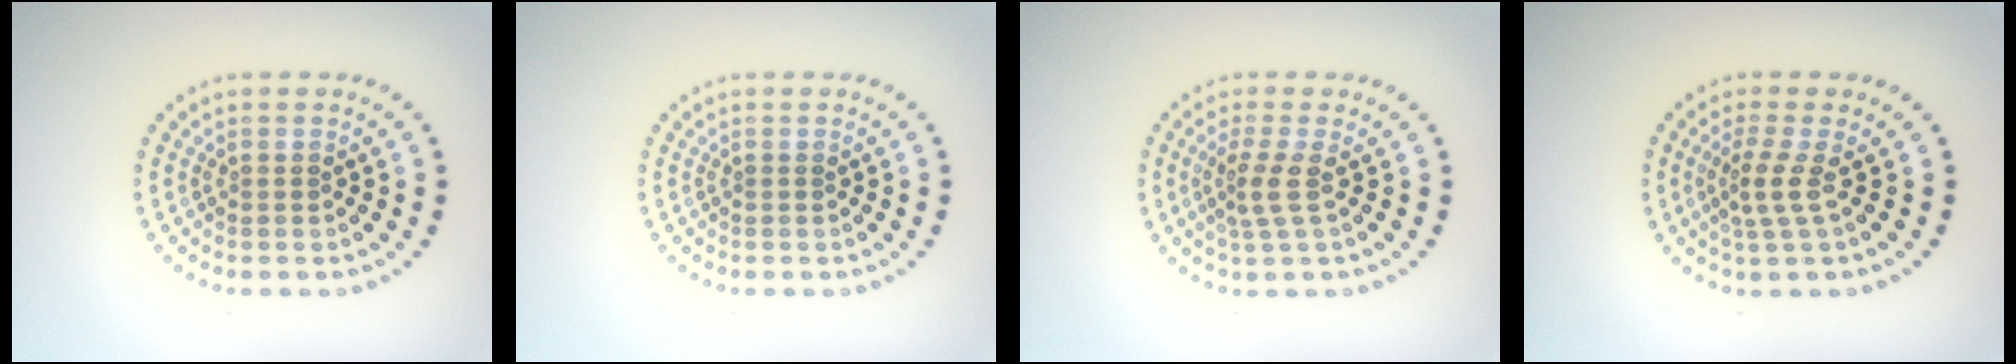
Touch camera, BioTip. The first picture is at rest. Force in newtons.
{"total": 0.0}
{"total": 2.2, "press": 1.6, "slide": 1.4}
{"total": 2.4, "press": 1.6, "slide": 1.8}